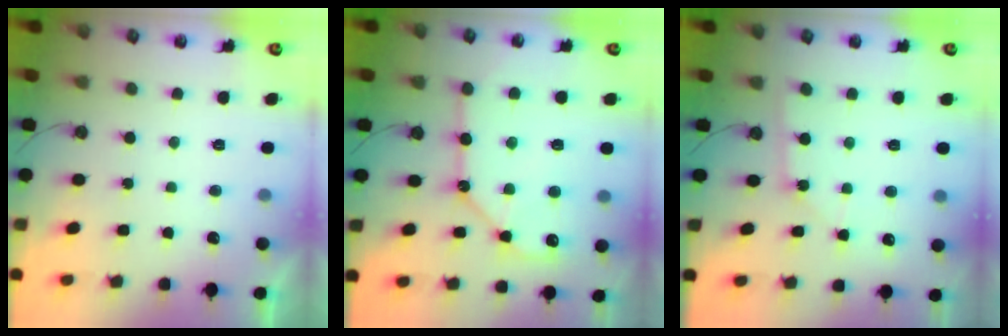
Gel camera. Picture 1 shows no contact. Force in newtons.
{"total": 13.6, "press": 13.5, "slide": 1.3}
{"total": 2.1, "press": 2.1, "slide": 0.3}